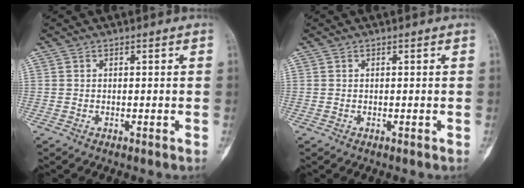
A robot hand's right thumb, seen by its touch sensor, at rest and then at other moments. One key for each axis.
{"total": 0.0}